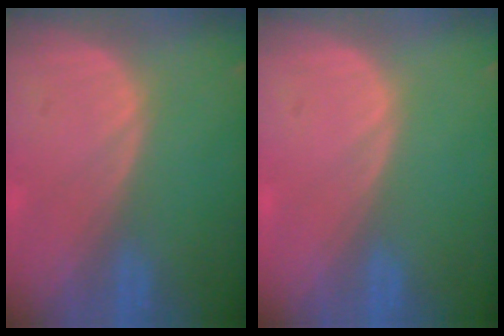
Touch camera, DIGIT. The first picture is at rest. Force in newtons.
{"total": 0.0}